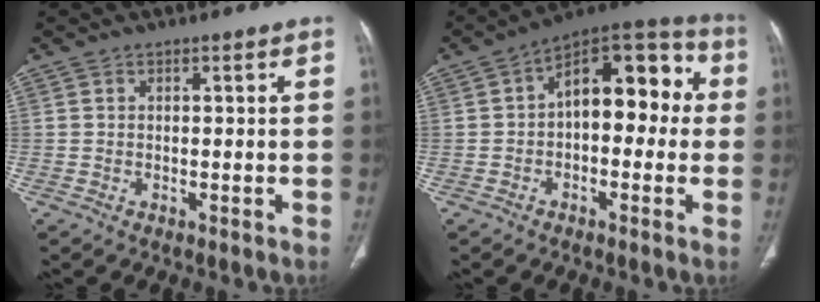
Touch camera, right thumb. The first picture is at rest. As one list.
[{"total": 15.3, "force": [1.1, 8.7, 12.5], "torque": [-0.130, 0.050, 0.002]}]